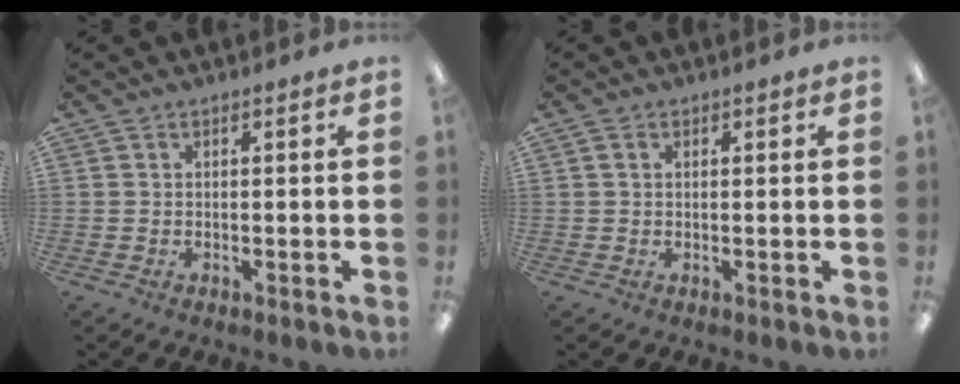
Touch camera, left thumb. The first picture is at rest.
{"total": 1.1, "force": [0.4, 0.7, 0.8], "torque": [-0.017, 0.005, 0.006]}